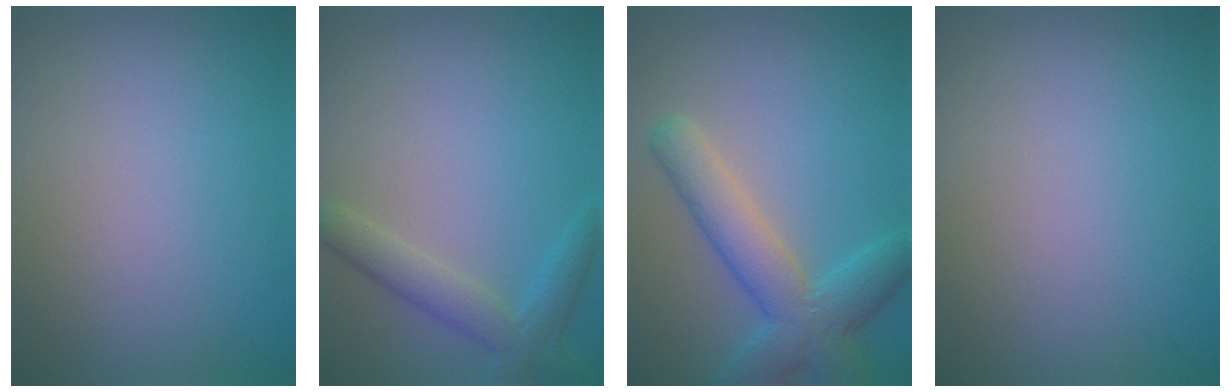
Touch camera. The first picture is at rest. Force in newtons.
{"total": 3.2, "press": 3.2, "slide": 0.2}
{"total": 6.1, "press": 6.1, "slide": 0.3}
{"total": 0.0}